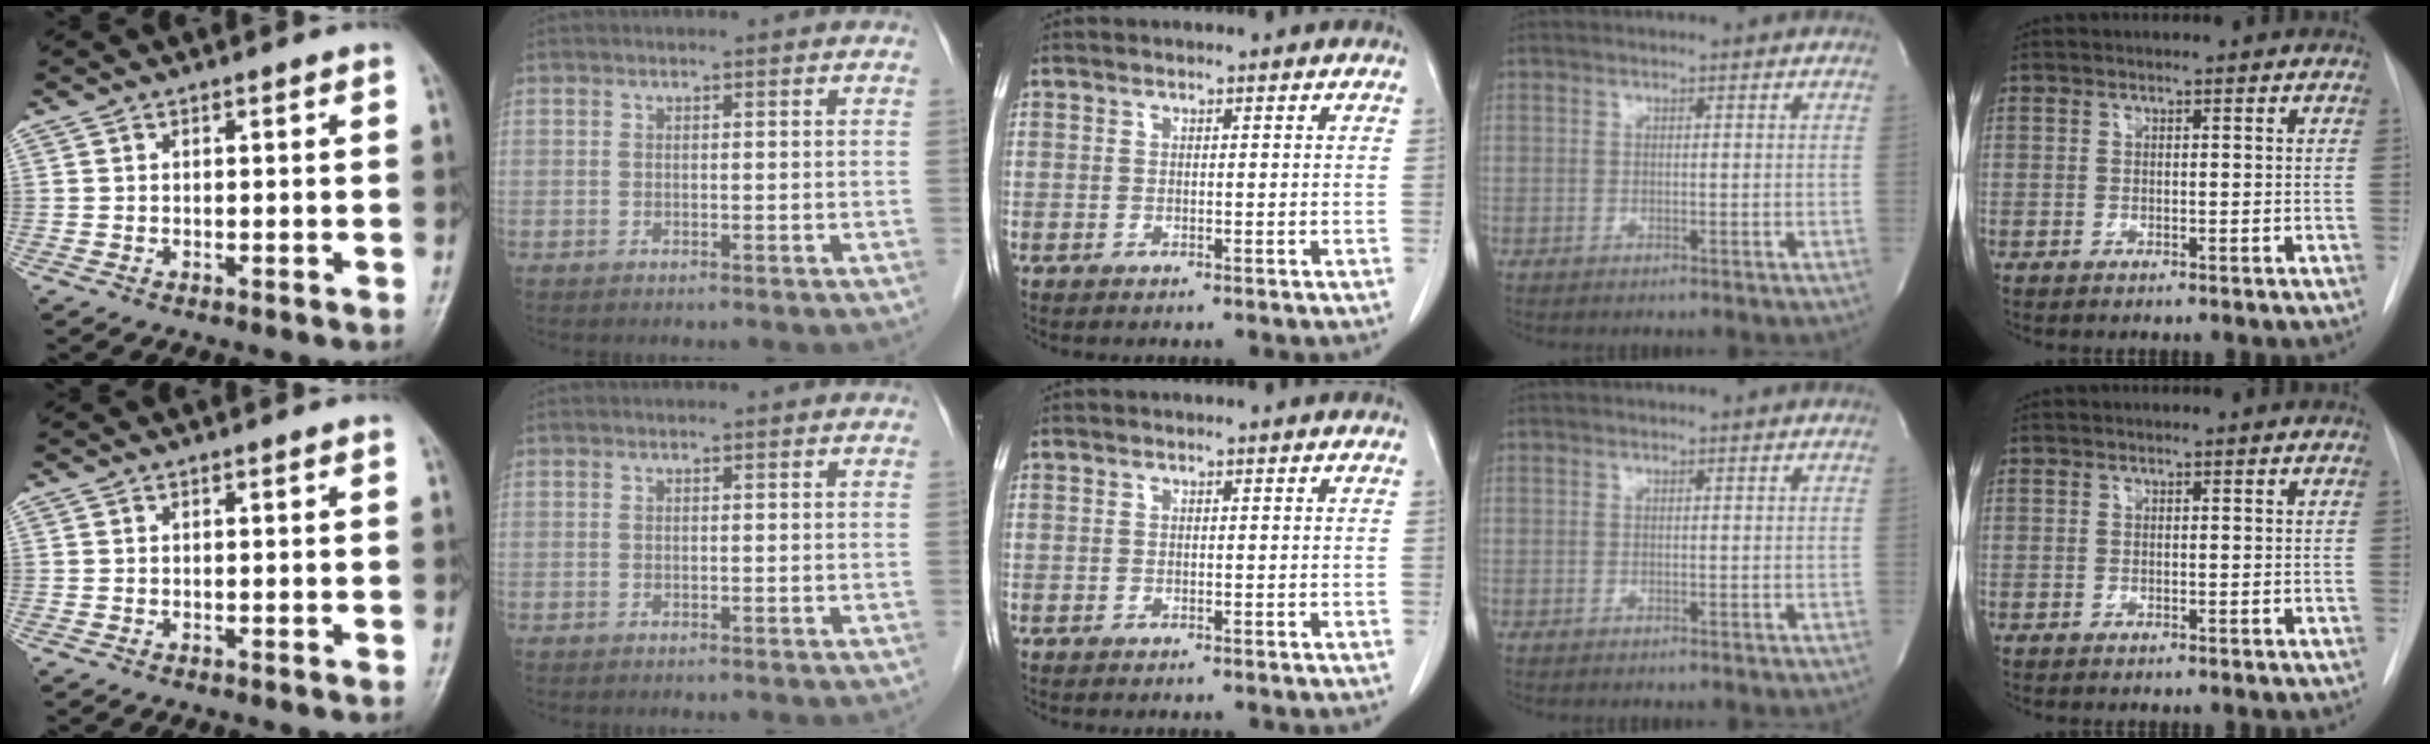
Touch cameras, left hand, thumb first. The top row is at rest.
{}